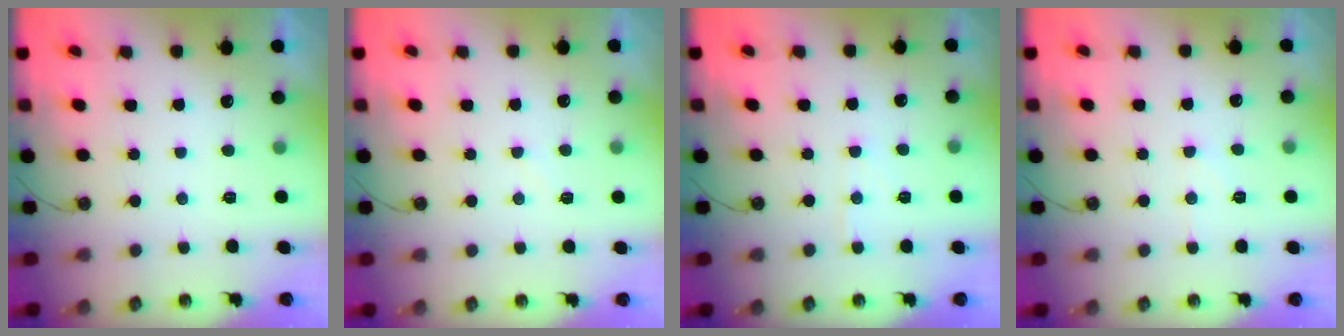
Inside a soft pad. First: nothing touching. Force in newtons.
{"total": 3.9, "press": 3.8, "slide": 0.5}
{"total": 4.5, "press": 4.4, "slide": 0.7}
{"total": 5.6, "press": 5.6, "slide": 0.8}